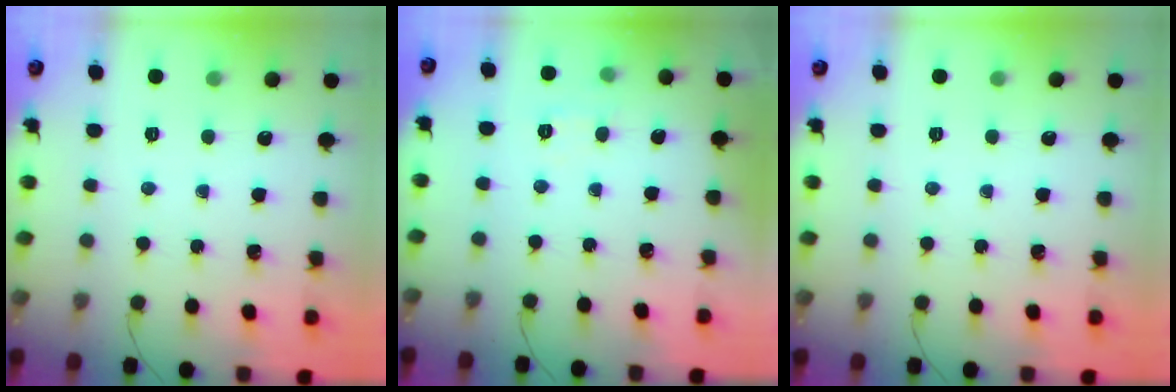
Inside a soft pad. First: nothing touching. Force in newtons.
{"total": 6.5, "press": 6.4, "slide": 1.4}
{"total": 0.0}